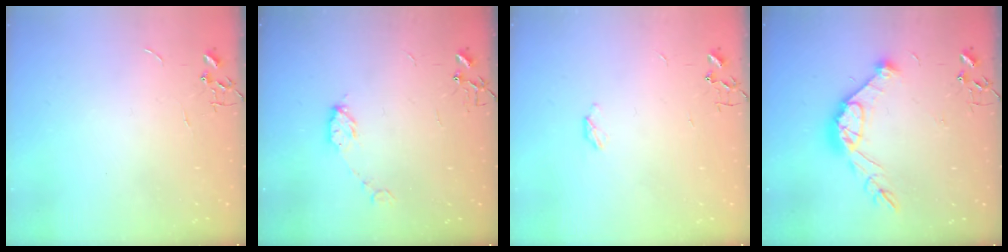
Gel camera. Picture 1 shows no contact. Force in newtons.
{"total": 4.4, "press": 4.3, "slide": 0.5}
{"total": 2.9, "press": 2.9, "slide": 0.5}
{"total": 14.4, "press": 14.4, "slide": 0.8}